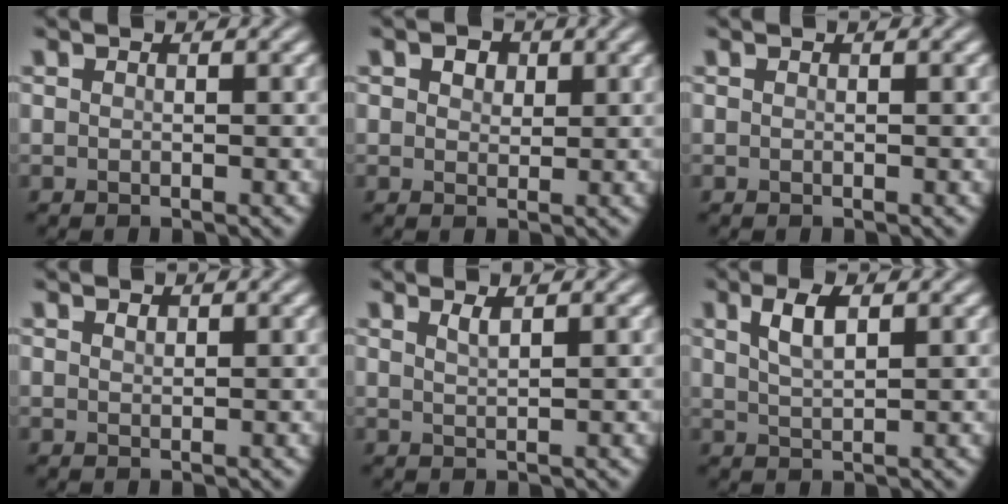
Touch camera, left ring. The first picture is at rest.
{"total": 2.5, "force": [1.4, 1.6, 1.3], "torque": [-0.018, 0.002, 0.011]}
{"total": 0.0}
{"total": 0.6, "force": [0.4, 0.3, 0.3], "torque": [-0.006, -0.001, 0.010]}
{"total": 1.3, "force": [0.8, 0.3, 0.9], "torque": [-0.012, 0.001, 0.013]}
{"total": 2.8, "force": [1.3, 1.0, 2.2], "torque": [-0.044, 0.005, 0.026]}